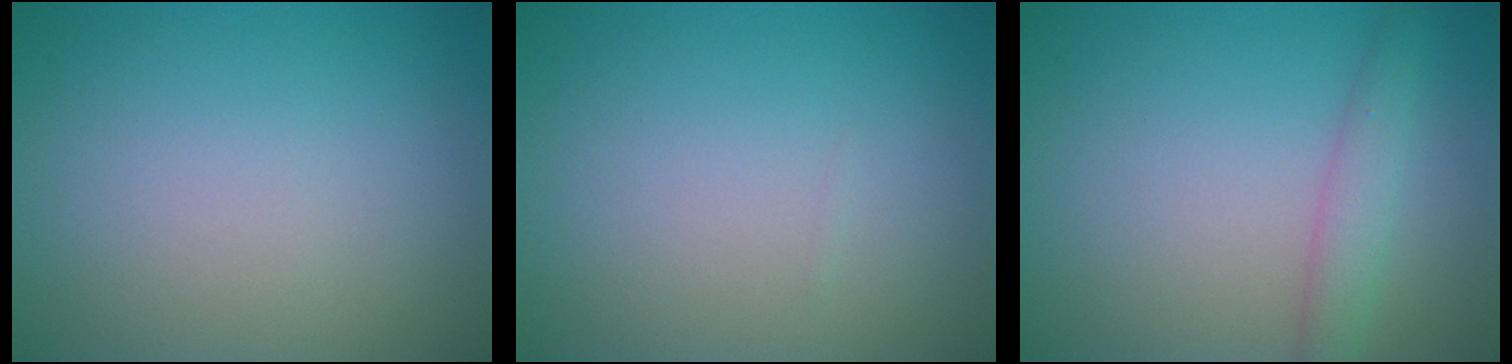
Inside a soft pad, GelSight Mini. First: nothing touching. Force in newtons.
{"total": 0.0}
{"total": 2.2, "press": 2.2, "slide": 0.1}